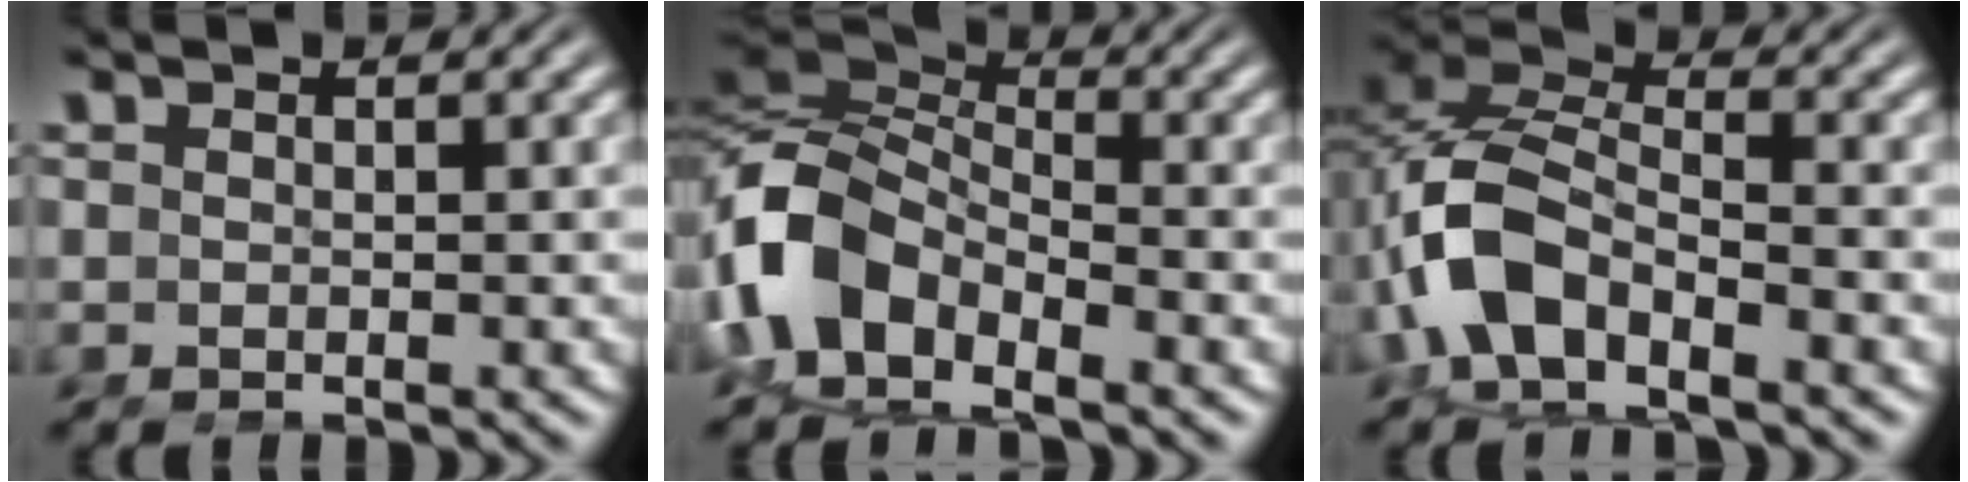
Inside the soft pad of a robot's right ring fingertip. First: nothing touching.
{"total": 8.9, "force": [-1.9, 6.6, 5.5], "torque": [-0.156, -0.021, -0.034]}
{"total": 9.9, "force": [-1.5, 7.9, 5.8], "torque": [-0.167, -0.022, -0.037]}